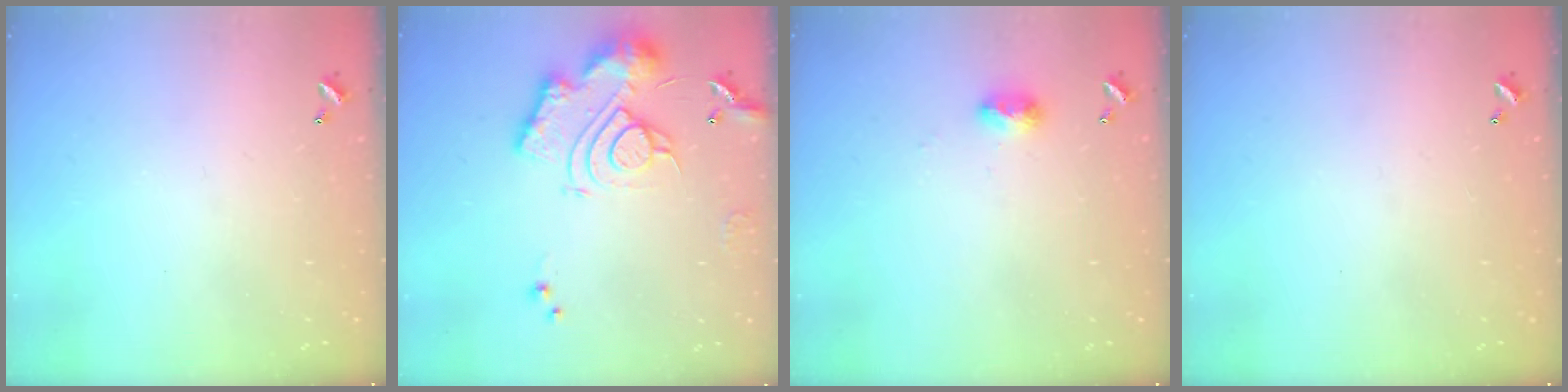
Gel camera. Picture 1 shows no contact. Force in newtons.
{"total": 15.7, "press": 15.6, "slide": 1.8}
{"total": 4.8, "press": 4.7, "slide": 0.7}
{"total": 0.0}